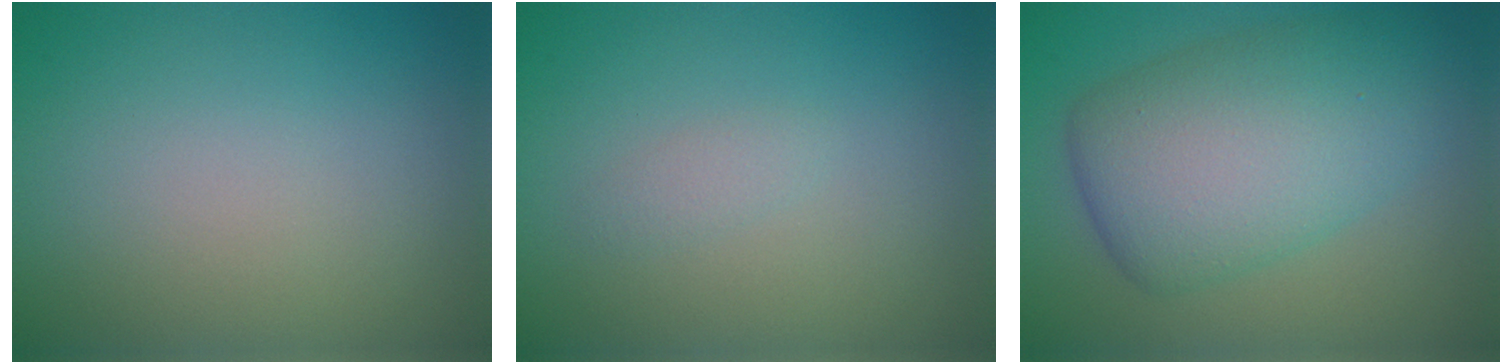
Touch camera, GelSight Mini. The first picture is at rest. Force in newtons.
{"total": 0.8, "press": 0.8, "slide": 0.1}
{"total": 8.8, "press": 8.8, "slide": 0.2}